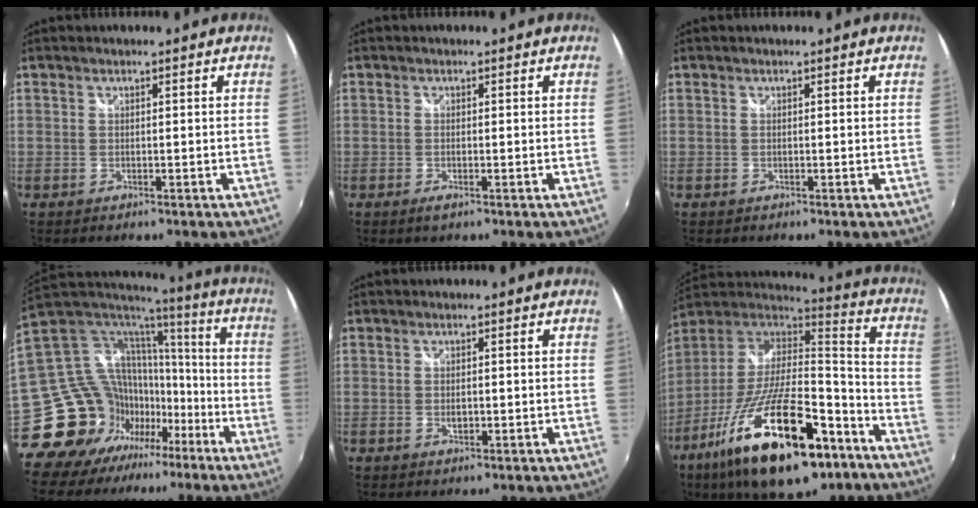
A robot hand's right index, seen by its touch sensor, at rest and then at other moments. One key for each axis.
{"total": 1.2, "fx": -0.5, "fy": 0.2, "fz": 1.0, "tx": -0.021, "ty": -0.001, "tz": -0.009}
{"total": 0.0}
{"total": 20.1, "fx": -12.3, "fy": 14.5, "fz": 6.6, "tx": -0.152, "ty": 0.042, "tz": -0.209}
{"total": 1.5, "fx": -0.1, "fy": 0.9, "fz": 1.2, "tx": -0.021, "ty": 0.002, "tz": 0.000}
{"total": 29.7, "fx": -16.5, "fy": 10.8, "fz": 22.2, "tx": -0.398, "ty": -0.031, "tz": -0.263}